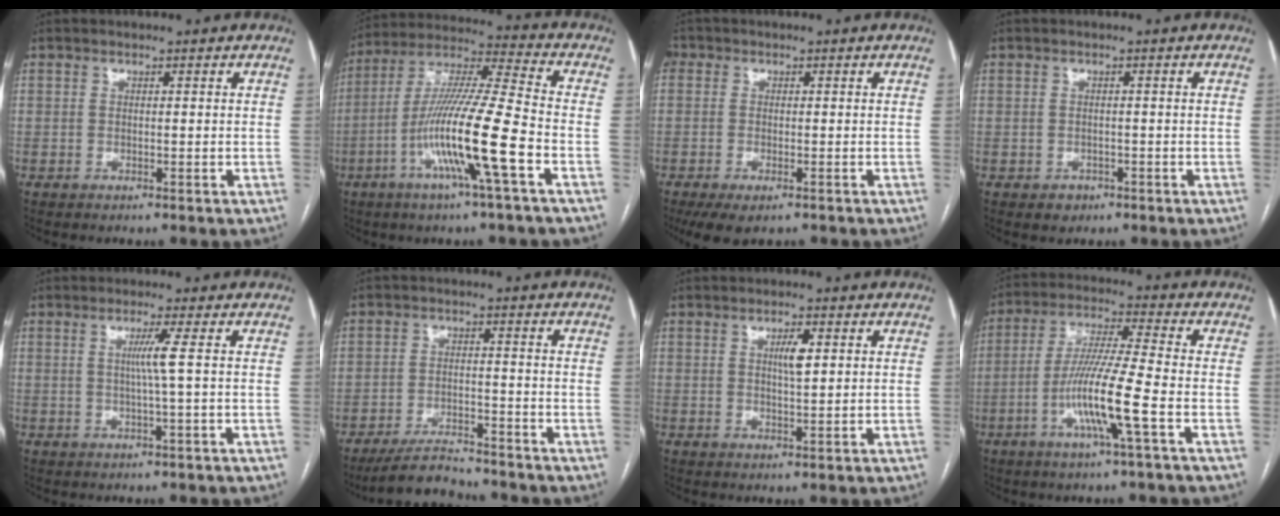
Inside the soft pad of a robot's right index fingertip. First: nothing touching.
{"total": 16.0, "force": [-5.7, -0.6, 14.9], "torque": [-0.293, -0.005, -0.111]}
{"total": 7.8, "force": [-3.5, 5.1, 4.7], "torque": [-0.113, -0.007, -0.056]}
{"total": 2.1, "force": [-1.0, 1.8, 0.4], "torque": [-0.002, 0.005, -0.012]}
{"total": 3.1, "force": [0.3, -1.2, 2.9], "torque": [-0.057, -0.003, 0.007]}
{"total": 6.4, "force": [-6.0, 1.2, 1.5], "torque": [-0.029, -0.010, -0.104]}
{"total": 3.1, "force": [0.9, 0.6, 2.9], "torque": [-0.052, 0.001, 0.016]}
{"total": 11.1, "force": [-3.9, -0.7, 10.4], "torque": [-0.204, -0.008, -0.078]}